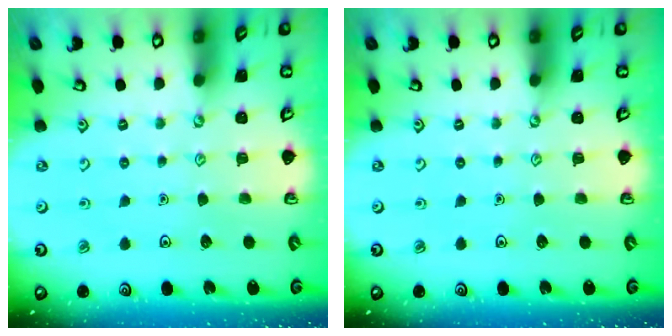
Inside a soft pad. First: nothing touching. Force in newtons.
{"total": 0.0}